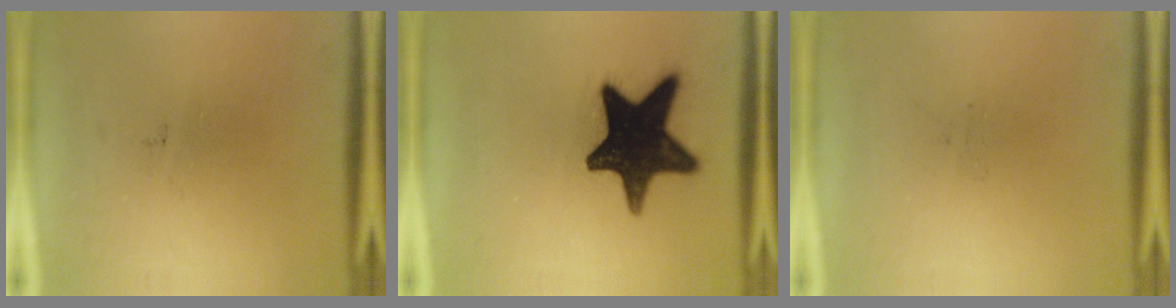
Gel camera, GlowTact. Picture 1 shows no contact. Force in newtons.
{"total": 18.0}
{"total": 0.0}